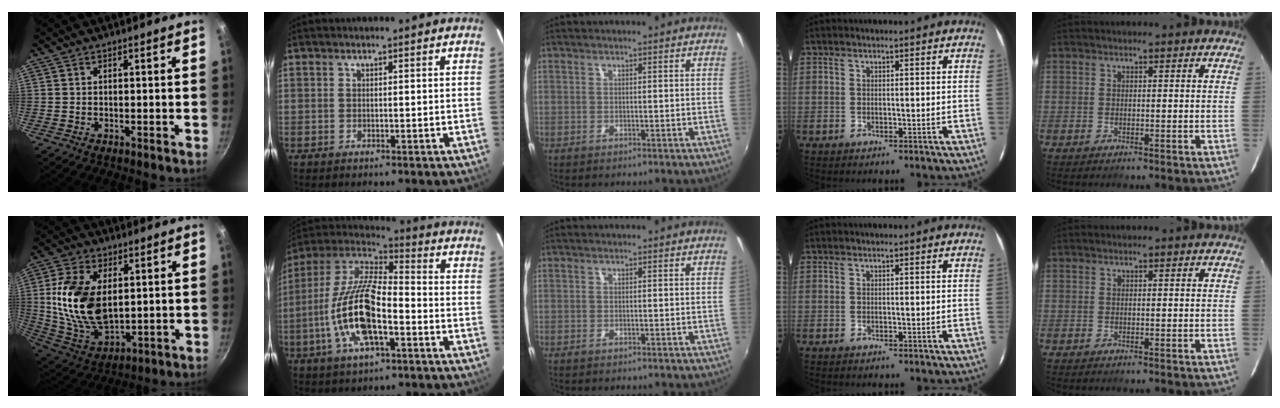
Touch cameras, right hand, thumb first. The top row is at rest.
{"thumb": {"total": 17.6, "force": [2.5, 10.5, 13.9], "torque": [-0.252, -0.015, 0.060]}, "index": {"total": 17.9, "force": [-5.7, 6.6, 15.6], "torque": [-0.321, -0.007, -0.115]}}